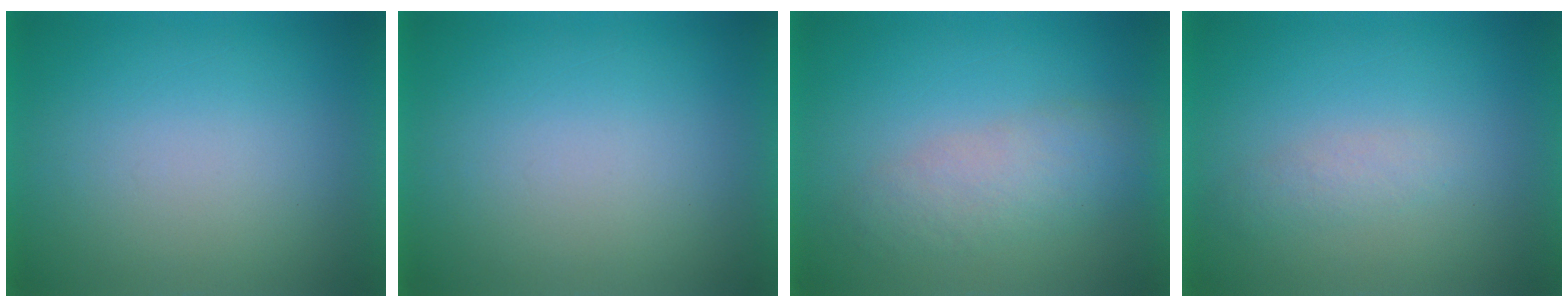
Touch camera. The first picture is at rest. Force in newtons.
{"total": 0.0}
{"total": 2.9}
{"total": 1.8}